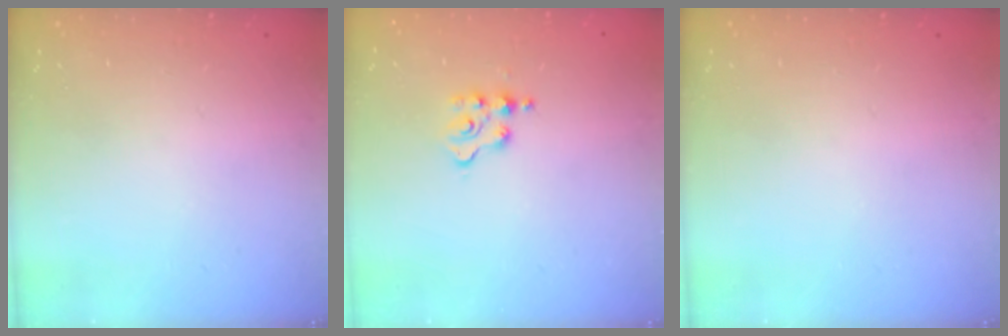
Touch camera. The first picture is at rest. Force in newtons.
{"total": 3.3, "press": 3.2, "slide": 0.5}
{"total": 0.0}